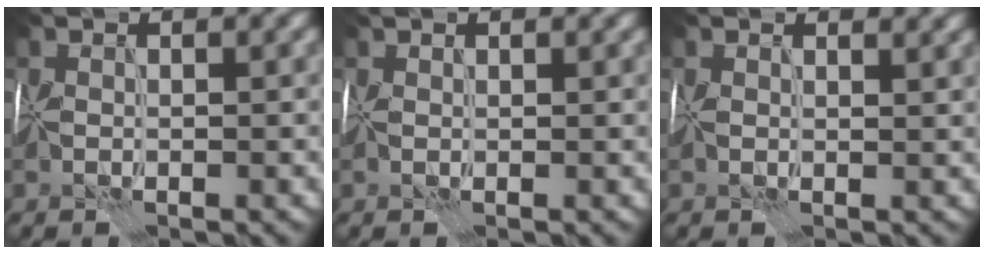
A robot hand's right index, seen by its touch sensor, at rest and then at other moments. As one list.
[{"total": 0.8, "force": [0.7, 0.4, 0.3], "torque": [-0.010, 0.003, 0.017]}, {"total": 2.3, "force": [1.7, 1.1, 1.1], "torque": [-0.022, 0.002, 0.024]}]